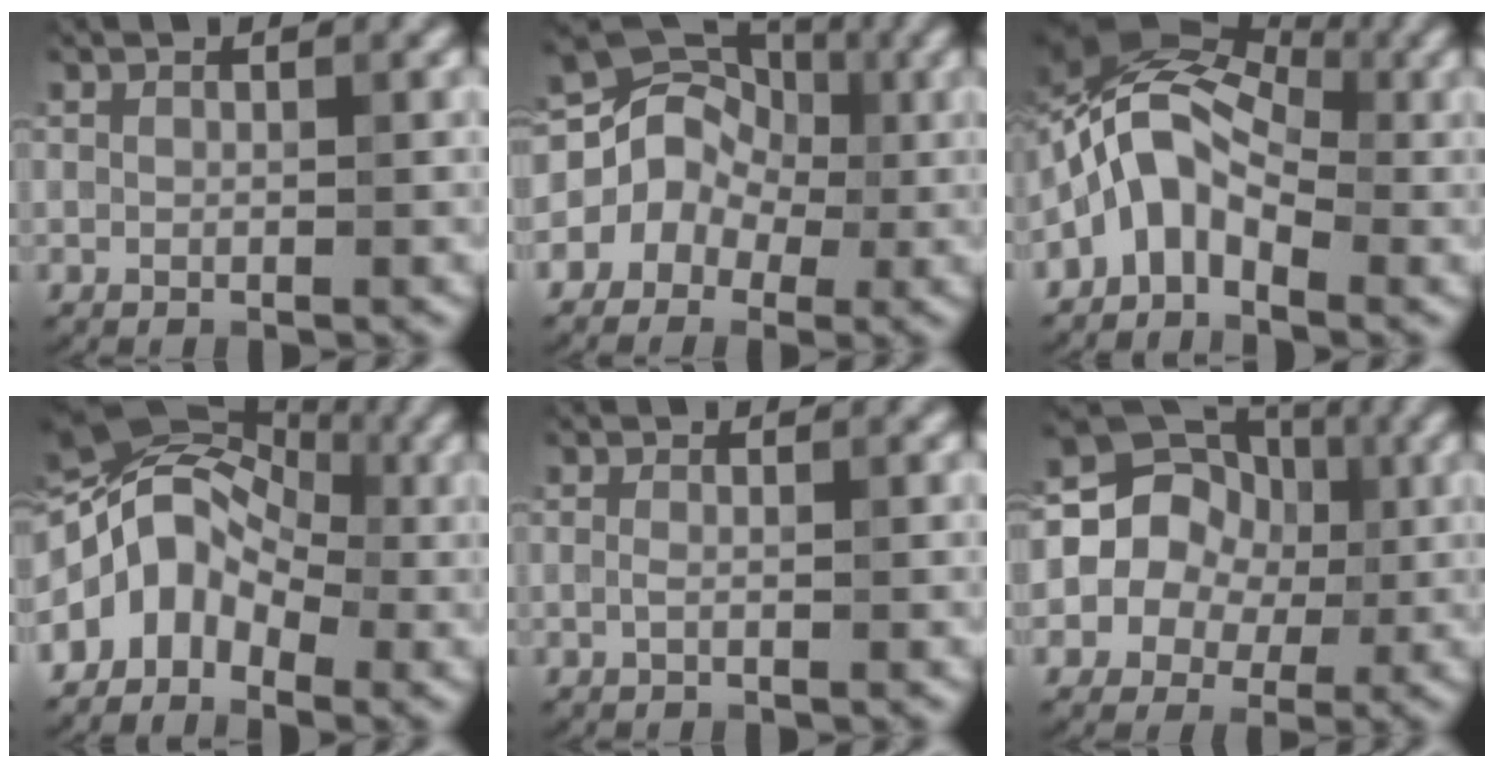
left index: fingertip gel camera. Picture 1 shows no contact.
{"total": 7.1, "force": [-0.3, 6.4, 3.1], "torque": [-0.021, 0.039, -0.045]}
{"total": 6.0, "force": [-2.2, 4.0, 3.8], "torque": [-0.055, 0.017, -0.058]}
{"total": 5.9, "force": [-2.1, 4.2, 3.6], "torque": [-0.046, 0.016, -0.053]}
{"total": 0.7, "force": [-0.1, 0.1, 0.6], "torque": [-0.015, -0.003, -0.003]}
{"total": 9.2, "force": [0.6, 8.4, 3.7], "torque": [-0.046, 0.041, -0.020]}